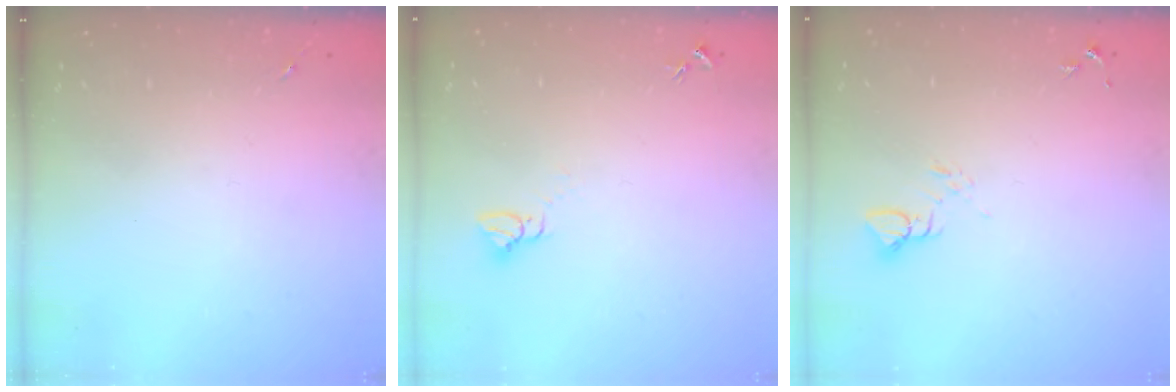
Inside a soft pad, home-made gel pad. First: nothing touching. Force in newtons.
{"total": 2.8, "press": 2.8, "slide": 0.1}
{"total": 3.4, "press": 3.4, "slide": 0.2}